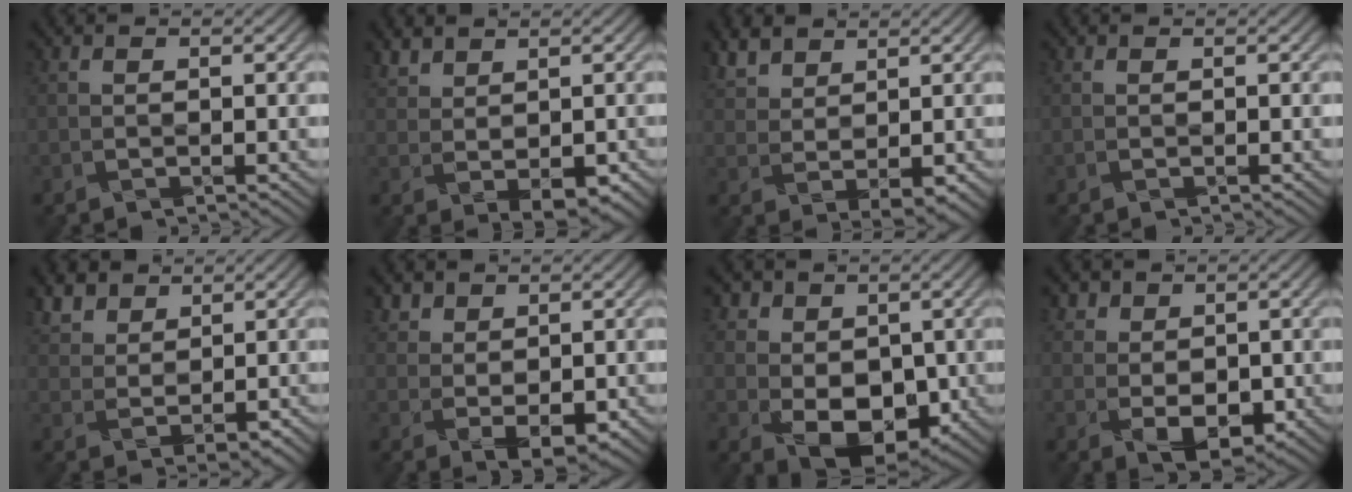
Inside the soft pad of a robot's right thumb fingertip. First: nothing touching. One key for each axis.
{"total": 3.4, "fx": 1.7, "fy": 2.0, "fz": 2.1, "tx": -0.048, "ty": -0.001, "tz": 0.041}
{"total": 4.8, "fx": 2.9, "fy": 2.6, "fz": 2.8, "tx": -0.069, "ty": 0.007, "tz": 0.065}
{"total": 0.0}
{"total": 4.4, "fx": 2.9, "fy": 2.7, "fz": 2.0, "tx": -0.053, "ty": 0.006, "tz": 0.062}
{"total": 3.6, "fx": 1.1, "fy": 2.5, "fz": 2.2, "tx": -0.049, "ty": -0.006, "tz": 0.027}
{"total": 8.2, "fx": 0.3, "fy": 6.5, "fz": 5.0, "tx": -0.101, "ty": -0.016, "tz": 0.007}
{"total": 4.7, "fx": 0.6, "fy": 3.8, "fz": 2.7, "tx": -0.056, "ty": -0.007, "tz": 0.012}